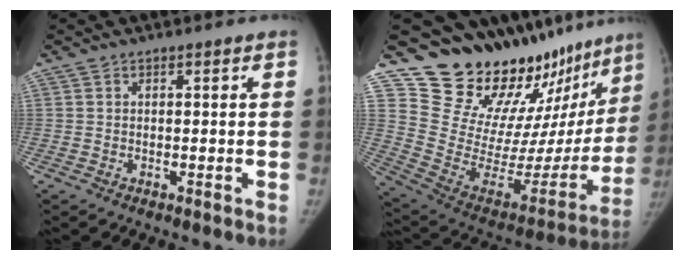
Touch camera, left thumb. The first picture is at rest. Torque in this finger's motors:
{"motor_torque": [1.18, 1.69, 0.75, -2.02, -0.04]}